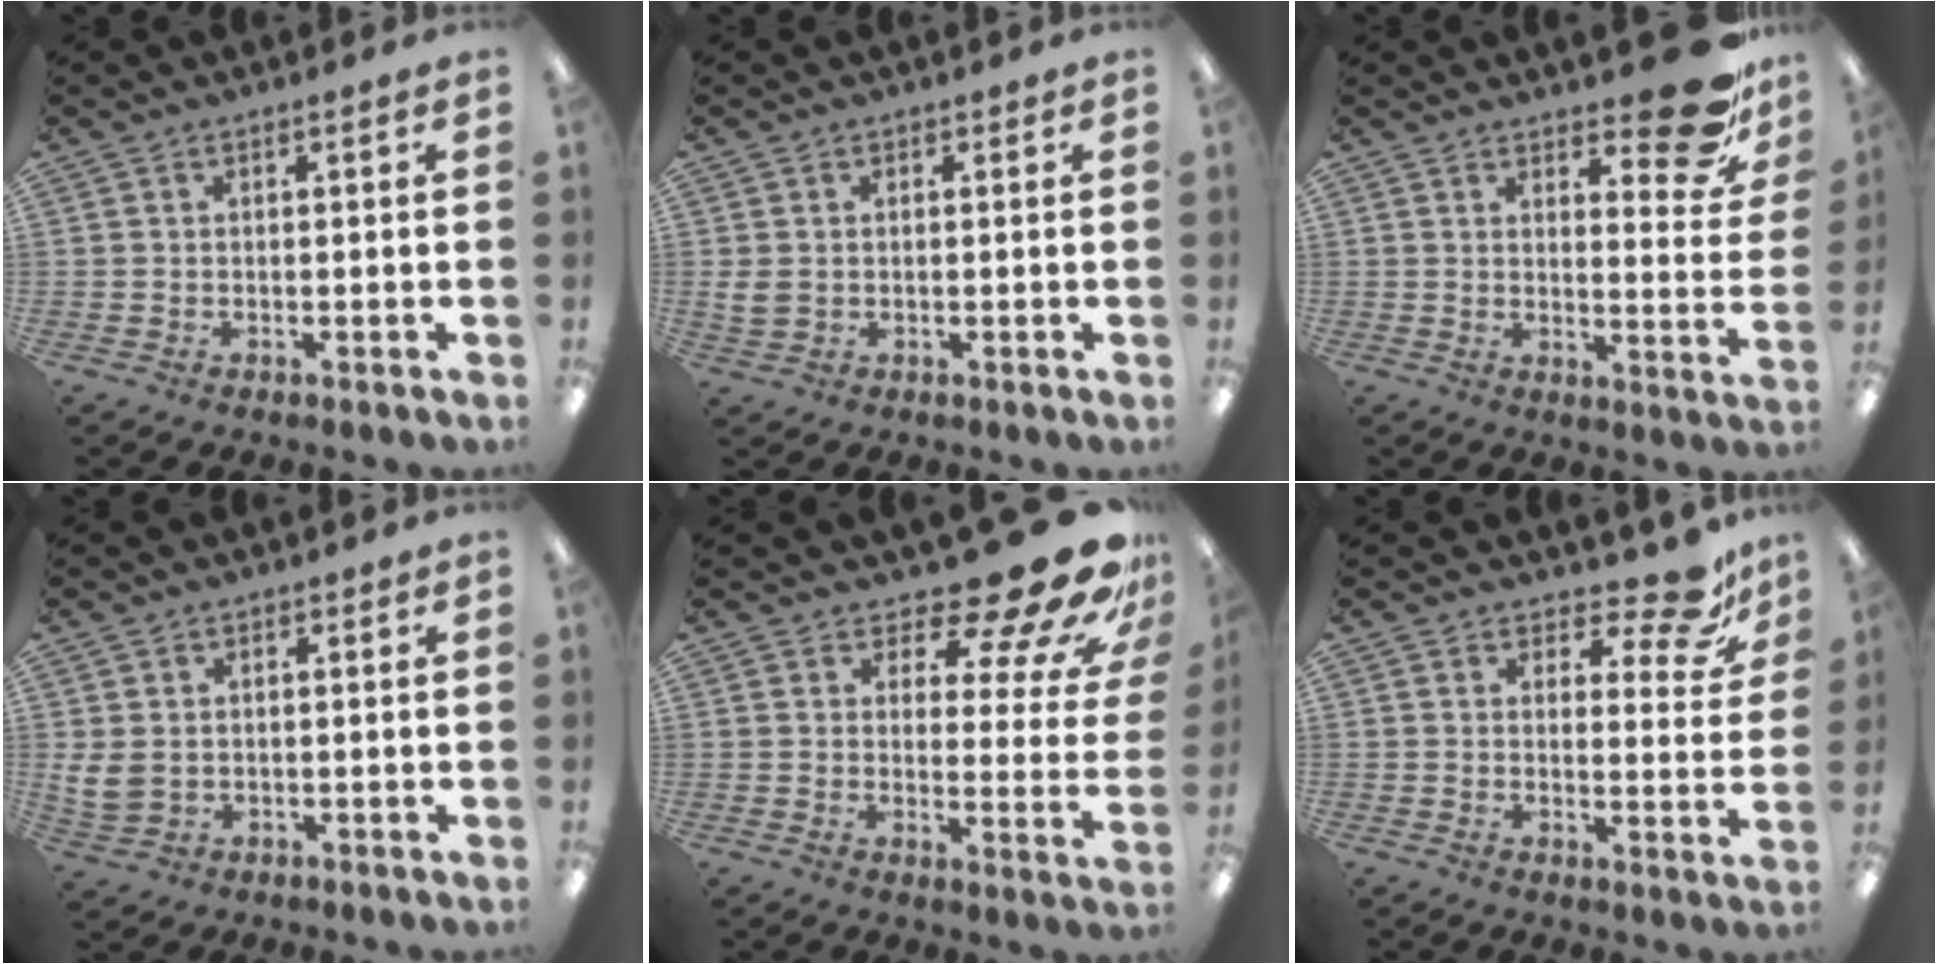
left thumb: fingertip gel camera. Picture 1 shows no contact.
{"total": 3.5, "force": [0.6, 3.0, 1.8], "torque": [-0.025, 0.004, 0.011]}
{"total": 14.1, "force": [9.8, 4.9, 8.8], "torque": [-0.104, -0.066, 0.163]}
{"total": 5.1, "force": [1.3, 4.3, 2.3], "torque": [-0.052, -0.001, 0.025]}
{"total": 16.0, "force": [12.4, 4.2, 9.2], "torque": [-0.119, -0.099, 0.201]}
{"total": 9.6, "force": [7.2, 3.7, 5.2], "torque": [-0.056, -0.051, 0.123]}